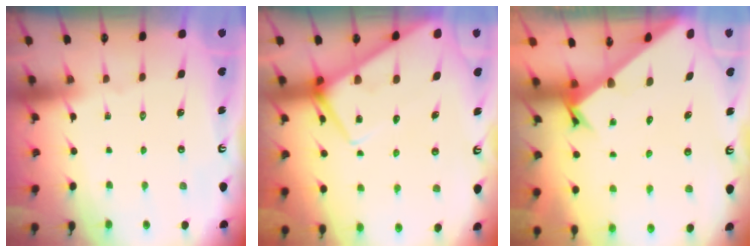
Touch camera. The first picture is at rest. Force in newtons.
{"total": 9.5, "press": 9.5, "slide": 0.8}
{"total": 2.3, "press": 2.3, "slide": 0.1}